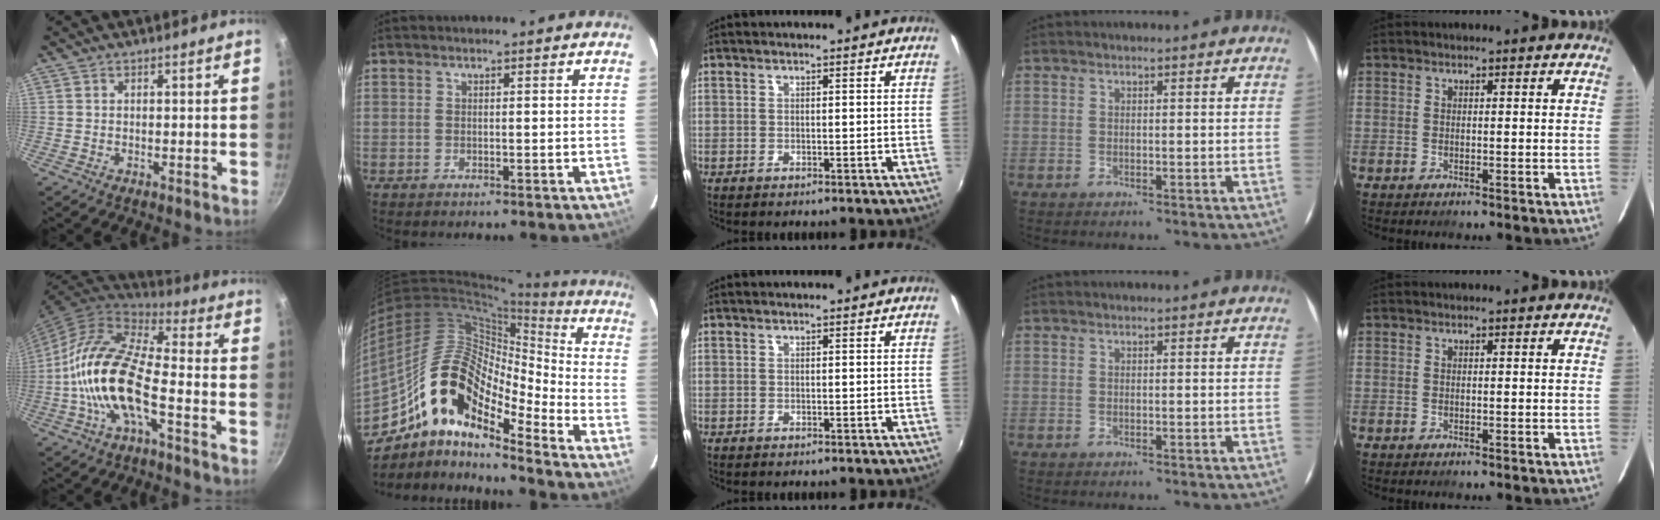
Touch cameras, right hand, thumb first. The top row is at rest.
{"thumb": {"total": 16.9, "force": [-4.6, 6.6, 14.9], "torque": [-0.283, 0.038, -0.105]}, "index": {"total": 18.2, "force": [-11.8, 7.0, 12.0], "torque": [-0.204, -0.001, -0.239]}}